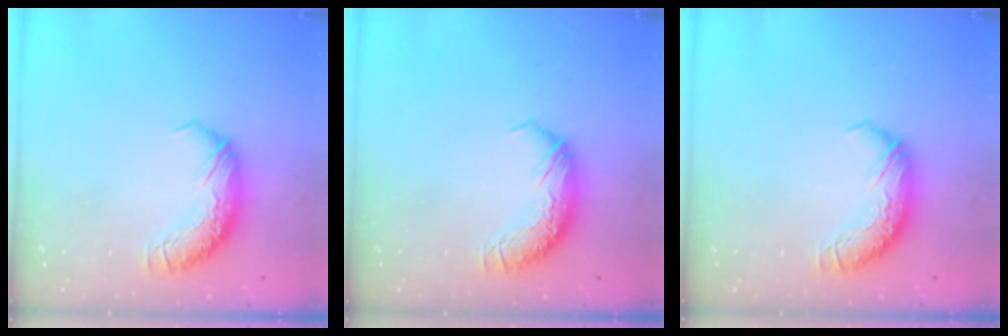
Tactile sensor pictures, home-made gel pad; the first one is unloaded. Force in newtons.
{"total": 0.0}
{"total": 0.0}